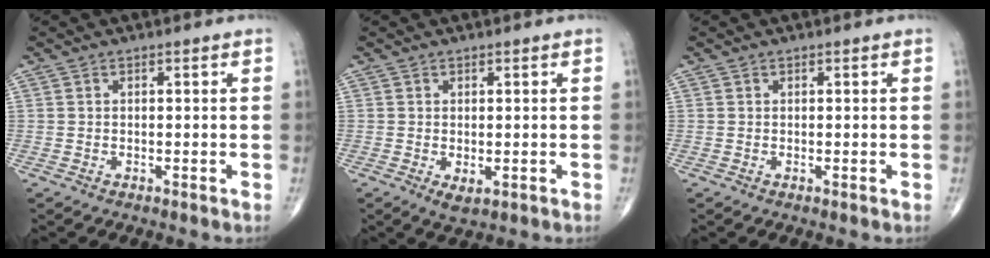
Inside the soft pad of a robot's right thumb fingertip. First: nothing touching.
{"total": 2.4, "force": [-0.5, 1.2, 2.0], "torque": [-0.031, -0.006, -0.002]}
{"total": 0.0}